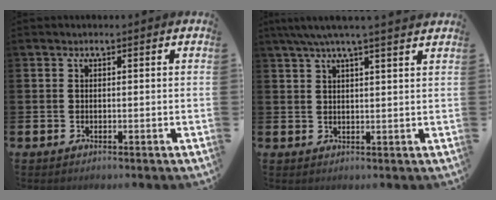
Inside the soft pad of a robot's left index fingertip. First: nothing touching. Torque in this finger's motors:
{"motor_torque": [0.94, -1.20, 0.64, 0.21]}